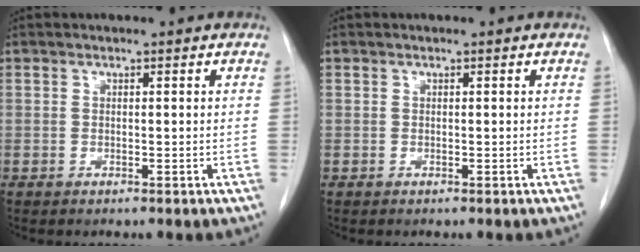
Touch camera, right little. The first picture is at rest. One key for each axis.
{"total": 0.0}